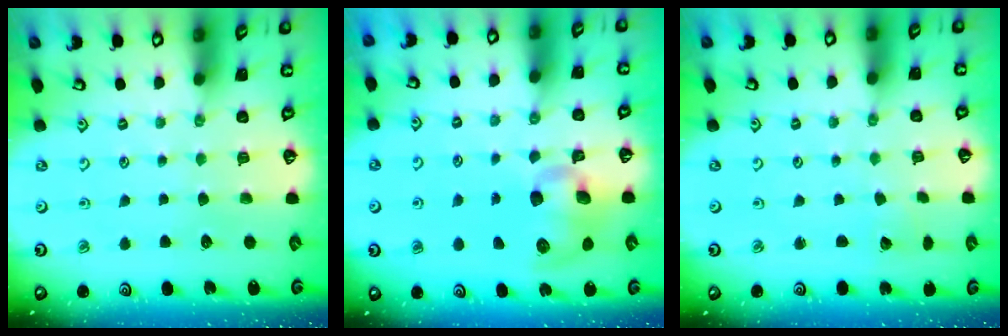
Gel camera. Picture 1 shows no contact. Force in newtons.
{"total": 9.8, "press": 9.7, "slide": 1.8}
{"total": 1.8, "press": 1.8, "slide": 0.0}